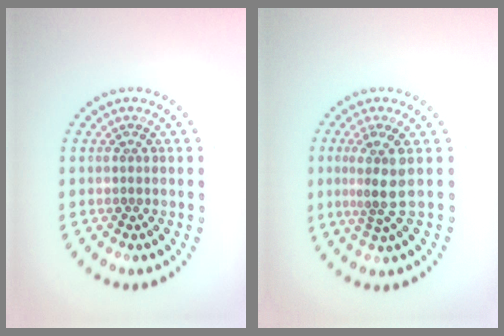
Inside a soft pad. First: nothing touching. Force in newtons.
{"total": 3.0, "press": 2.2, "slide": 2.1}